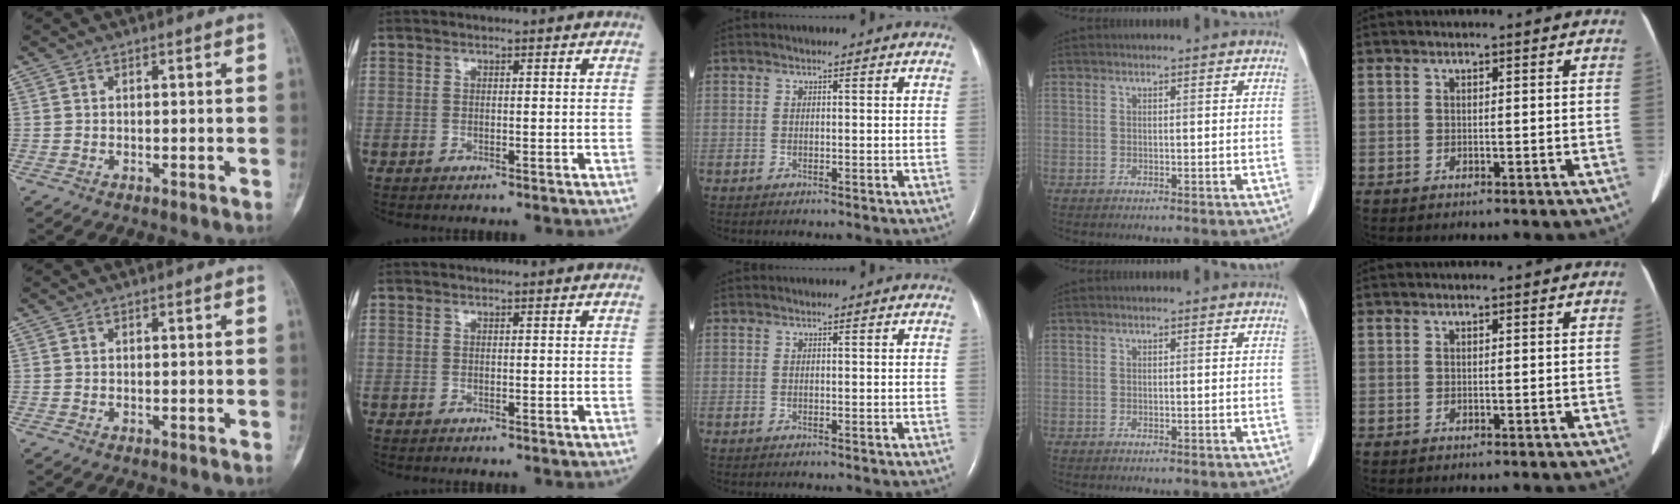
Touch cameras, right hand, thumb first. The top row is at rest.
{}